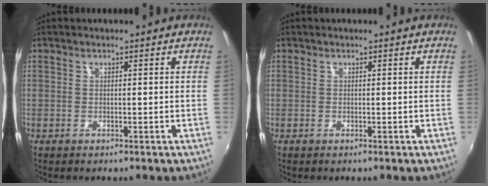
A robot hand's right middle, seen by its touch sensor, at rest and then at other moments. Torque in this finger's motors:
{"motor_torque": [0.03, -0.11, 0.00, 0.00]}